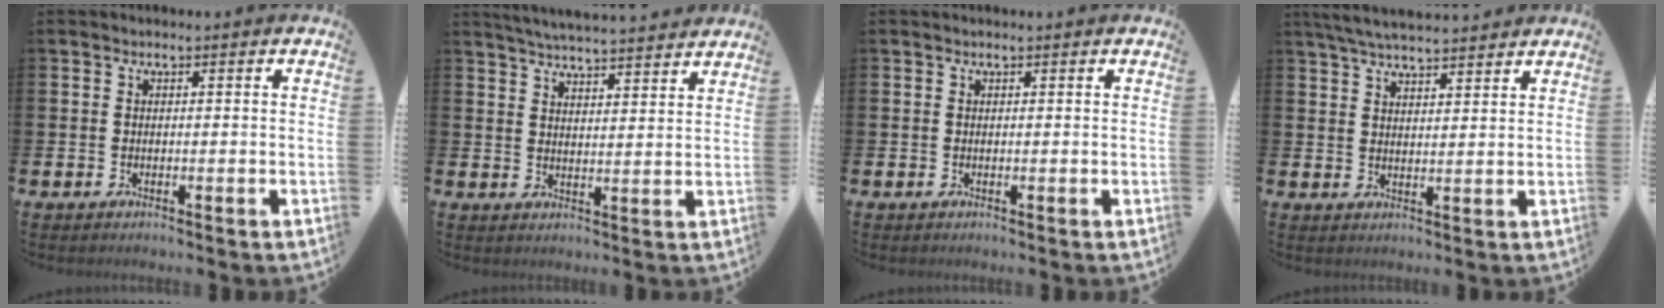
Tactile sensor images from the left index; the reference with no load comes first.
{"total": 4.9, "force": [4.9, -0.2, 0.5], "torque": [-0.018, -0.033, 0.085]}
{"total": 0.0}
{"total": 5.2, "force": [5.0, 0.5, 1.3], "torque": [-0.044, -0.015, 0.093]}